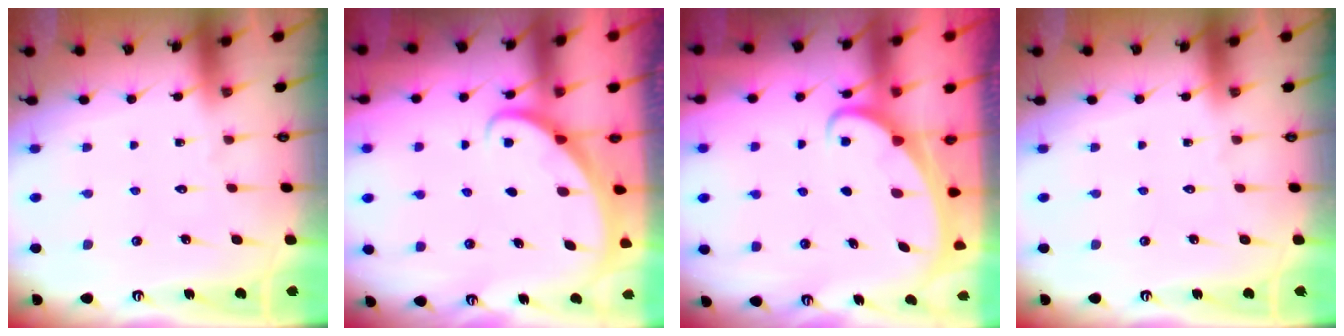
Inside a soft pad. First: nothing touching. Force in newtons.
{"total": 2.3, "press": 2.3, "slide": 0.1}
{"total": 1.9, "press": 1.9, "slide": 0.3}
{"total": 0.0}